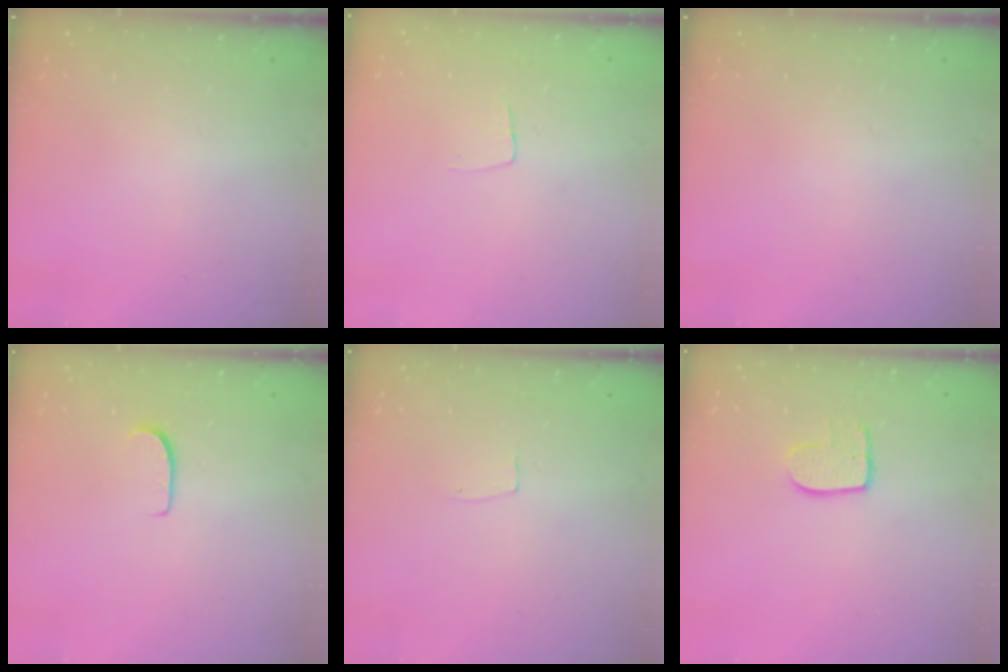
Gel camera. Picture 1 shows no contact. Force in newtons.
{"total": 3.4, "press": 3.4, "slide": 0.2}
{"total": 0.0}
{"total": 5.9, "press": 5.9, "slide": 0.4}
{"total": 3.0, "press": 3.0, "slide": 0.2}
{"total": 8.1, "press": 8.0, "slide": 0.6}